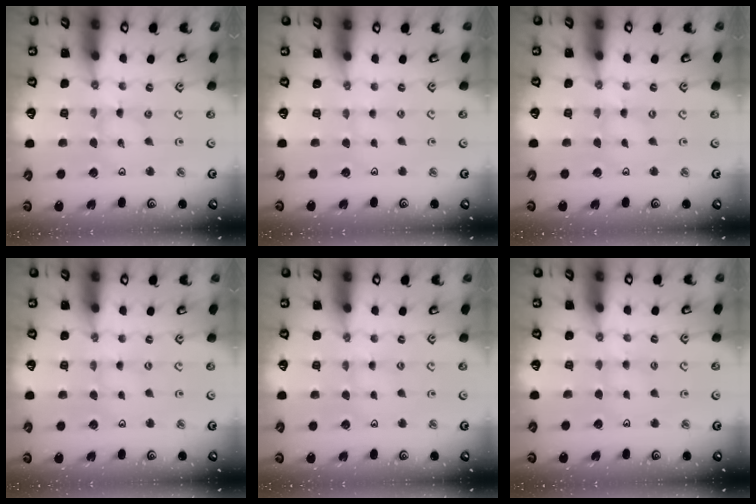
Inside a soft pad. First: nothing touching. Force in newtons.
{"total": 0.6, "press": 0.6, "slide": 0.2}
{"total": 0.0}
{"total": 0.0}
{"total": 1.8, "press": 1.8, "slide": 0.4}
{"total": 2.3, "press": 2.3, "slide": 0.4}